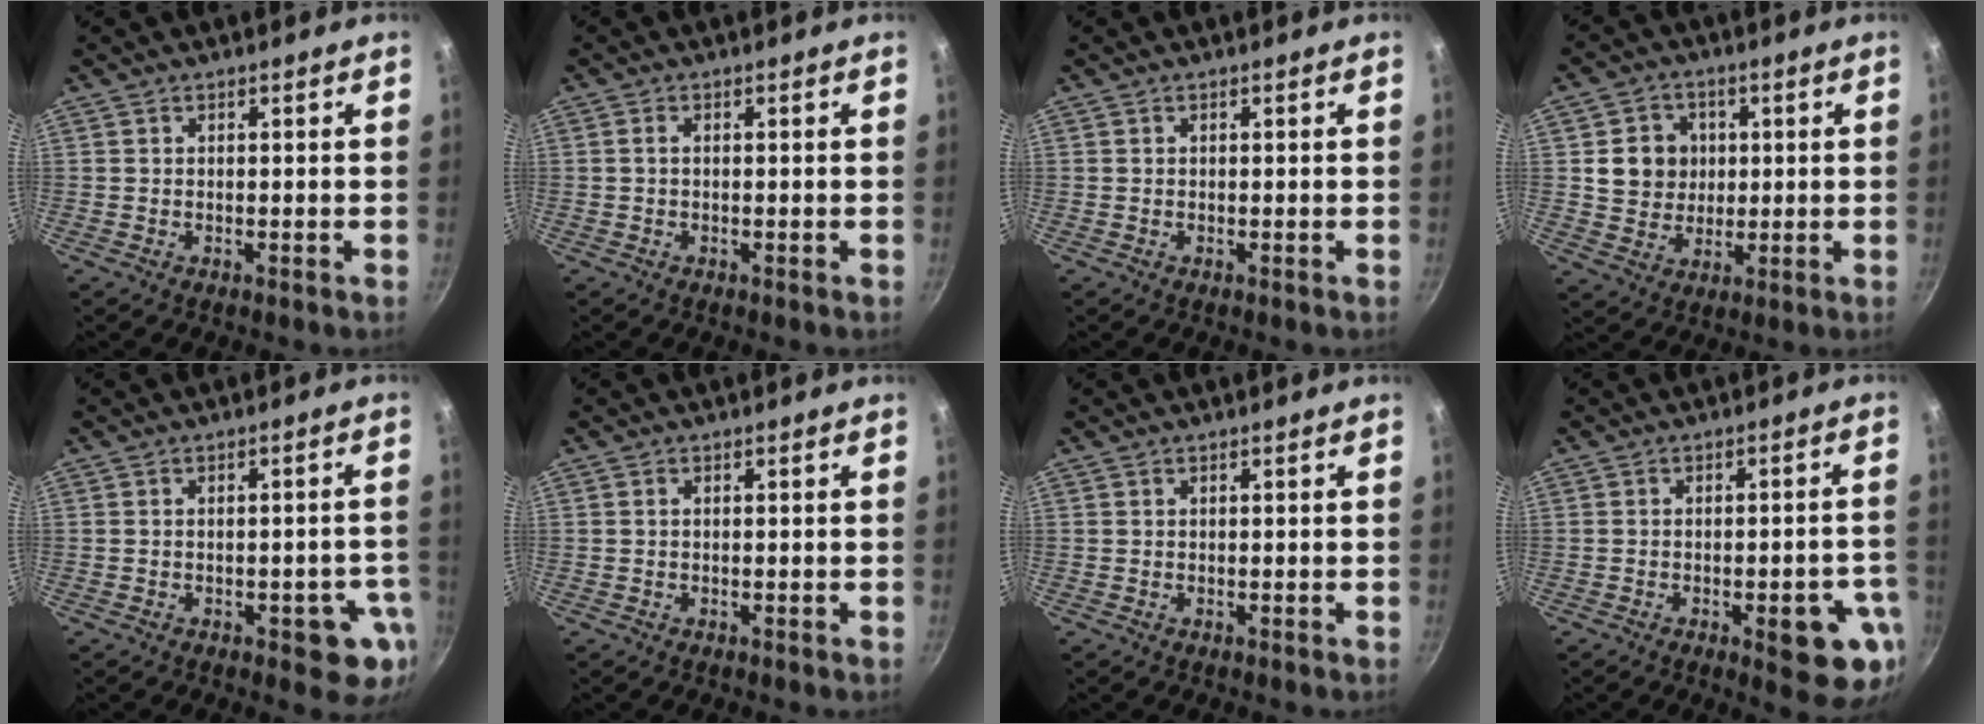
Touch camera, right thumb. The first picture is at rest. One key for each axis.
{"total": 0.7, "fx": 0.1, "fy": 0.3, "fz": 0.7, "tx": -0.015, "ty": 0.003, "tz": 0.000}
{"total": 0.0}
{"total": 8.4, "fx": 1.3, "fy": 7.6, "fz": 3.2, "tx": -0.021, "ty": 0.003, "tz": 0.023}
{"total": 7.4, "fx": -2.6, "fy": 3.5, "fz": 5.9, "tx": -0.032, "ty": 0.015, "tz": -0.028}
{"total": 0.0}
{"total": 0.0}
{"total": 10.8, "fx": -3.9, "fy": 3.9, "fz": 9.3, "tx": -0.085, "ty": 0.015, "tz": -0.044}